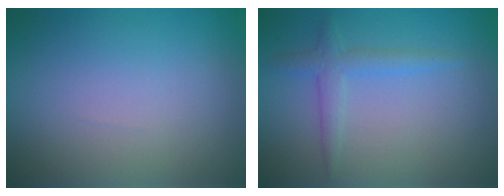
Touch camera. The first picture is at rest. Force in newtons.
{"total": 2.1, "press": 2.1, "slide": 0.1}